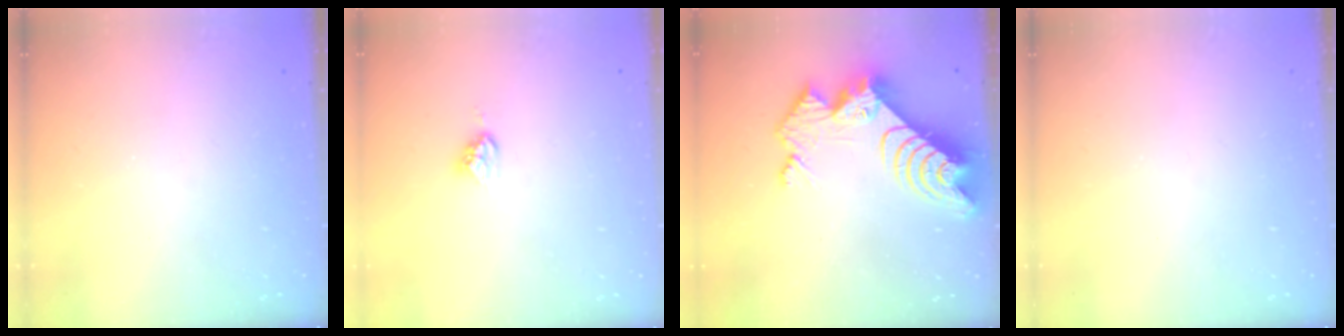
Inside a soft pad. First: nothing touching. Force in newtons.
{"total": 4.7, "press": 4.7, "slide": 0.1}
{"total": 12.1, "press": 12.0, "slide": 0.9}
{"total": 0.0}